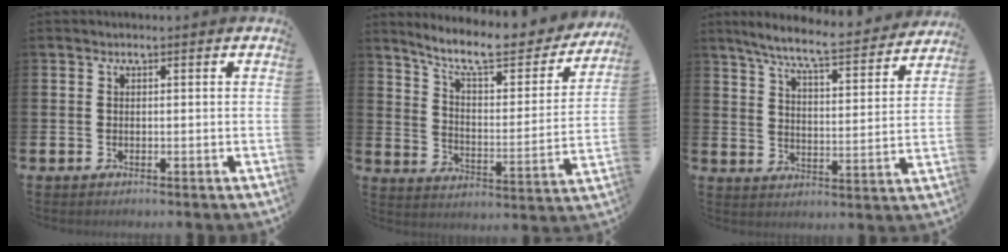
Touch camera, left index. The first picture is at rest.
{"total": 9.5, "force": [8.4, 2.0, 4.0], "torque": [-0.099, -0.059, 0.139]}
{"total": 7.7, "force": [7.0, 0.5, 3.3], "torque": [-0.084, -0.049, 0.116]}